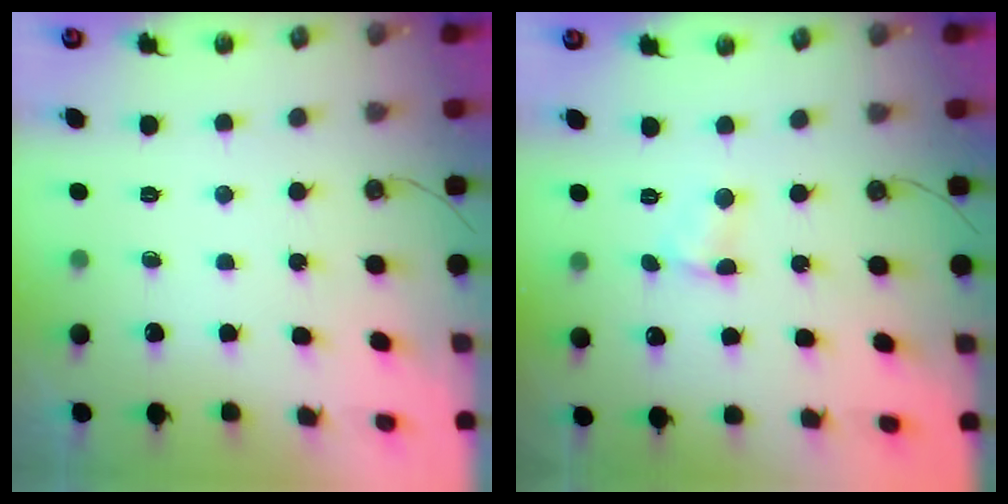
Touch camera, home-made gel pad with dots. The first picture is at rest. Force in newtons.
{"total": 3.4, "press": 3.4, "slide": 0.5}